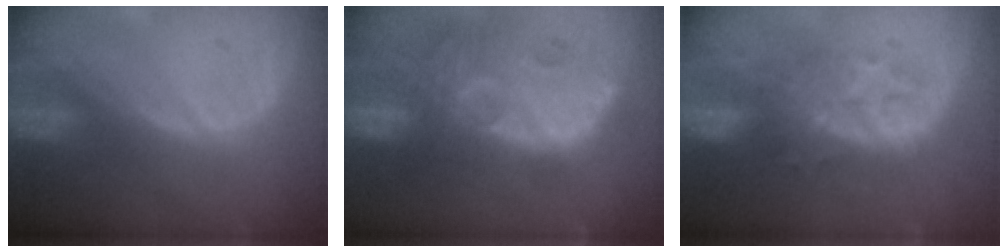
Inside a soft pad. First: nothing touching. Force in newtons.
{"total": 13.8, "press": 12.3, "slide": 6.4}
{"total": 7.8, "press": 7.6, "slide": 1.7}